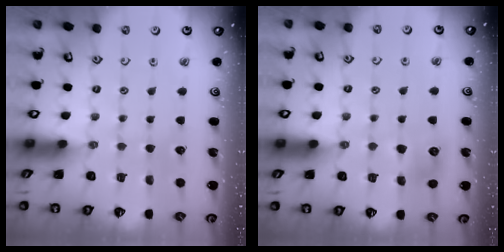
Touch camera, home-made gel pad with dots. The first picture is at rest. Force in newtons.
{"total": 6.7, "press": 6.7, "slide": 0.5}